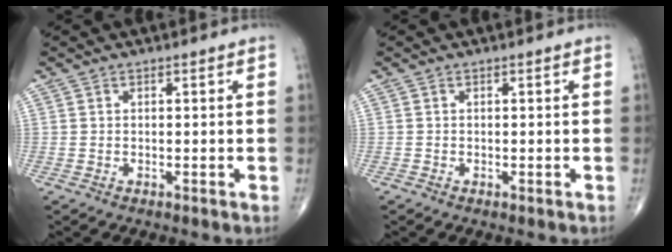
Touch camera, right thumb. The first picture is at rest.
{"total": 0.0}